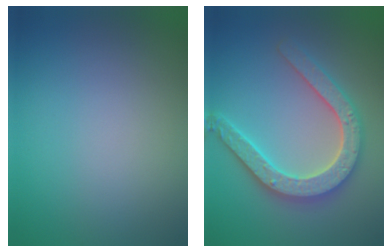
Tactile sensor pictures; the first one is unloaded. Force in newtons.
{"total": 5.2, "press": 5.1, "slide": 0.9}